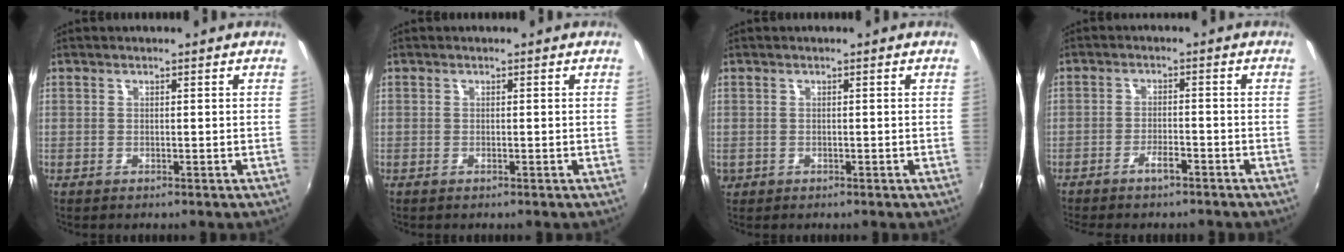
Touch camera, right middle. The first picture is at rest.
{"total": 0.0}
{"total": 1.2, "force": [-0.3, 1.1, 0.4], "torque": [-0.008, -0.003, -0.004]}
{"total": 3.3, "force": [-2.8, 0.7, 1.7], "torque": [-0.047, 0.004, -0.049]}